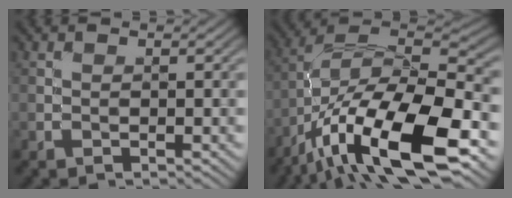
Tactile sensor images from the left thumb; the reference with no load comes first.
{"total": 18.7, "force": [-9.8, 7.0, 14.3], "torque": [-0.258, -0.008, -0.184]}